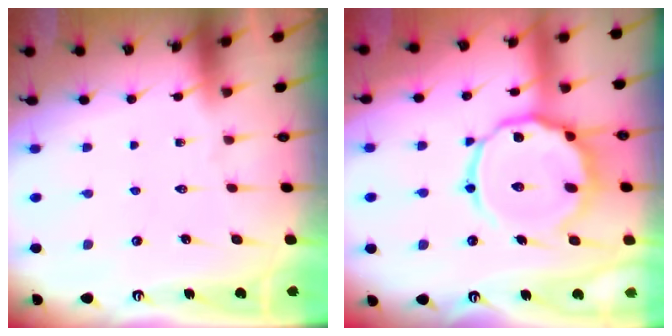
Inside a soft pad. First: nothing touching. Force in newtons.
{"total": 14.5, "press": 14.5, "slide": 1.4}